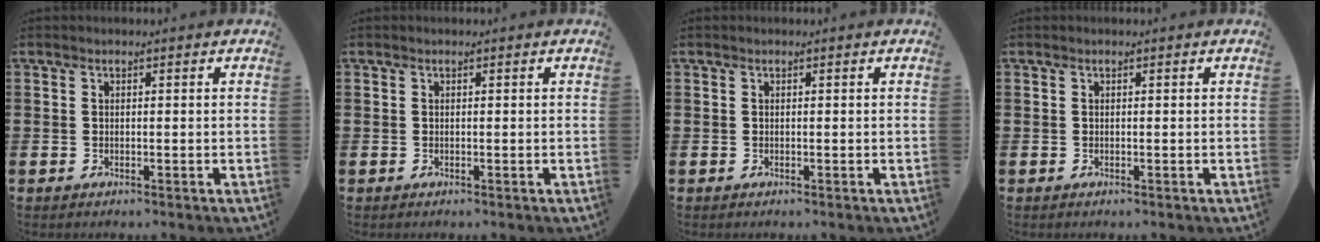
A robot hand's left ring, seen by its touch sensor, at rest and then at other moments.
{"total": 0.0}
{"total": 0.0}
{"total": 0.0}